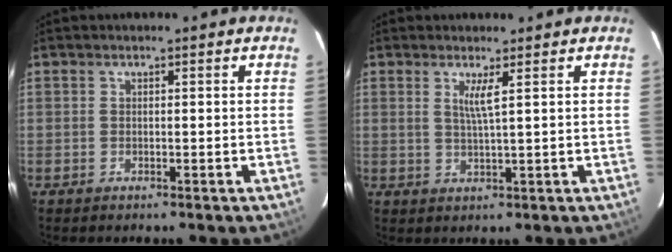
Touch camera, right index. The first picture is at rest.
{"total": 2.8, "force": [1.3, -0.5, 2.4], "torque": [-0.047, -0.009, 0.022]}